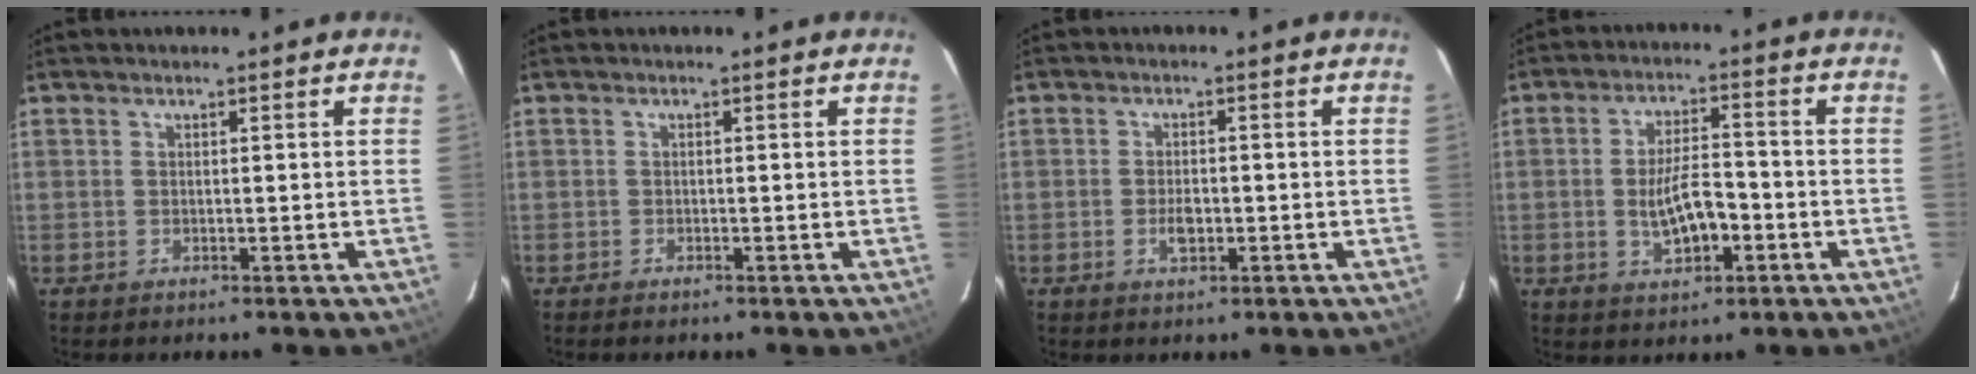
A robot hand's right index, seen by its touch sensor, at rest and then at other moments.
{"total": 0.7, "force": [-0.7, 0.2, 0.3], "torque": [-0.009, -0.001, -0.013]}
{"total": 3.0, "force": [-1.1, 1.6, 2.3], "torque": [-0.043, 0.001, -0.018]}
{"total": 7.8, "force": [-2.4, 3.2, 6.7], "torque": [-0.127, 0.007, -0.031]}